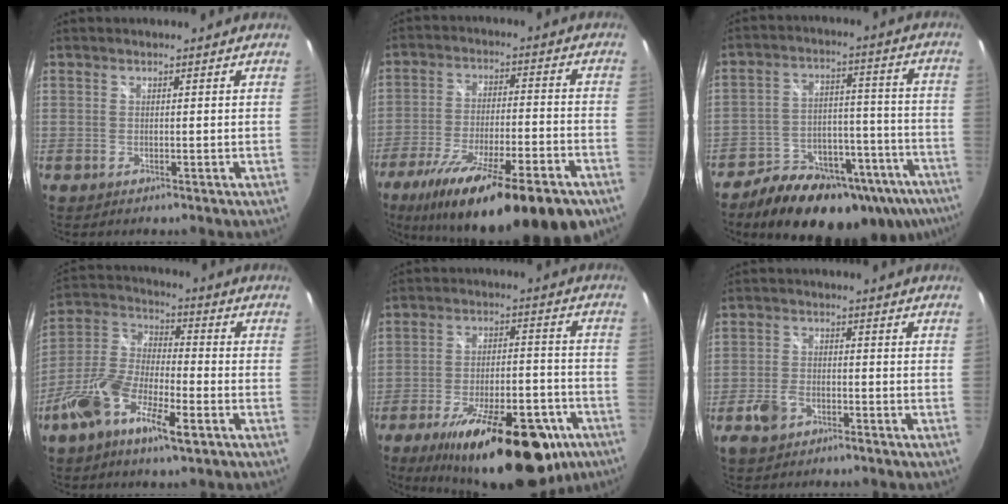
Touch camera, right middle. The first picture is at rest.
{"total": 24.0, "force": [-16.3, 5.2, 16.8], "torque": [-0.287, -0.049, -0.249]}
{"total": 25.4, "force": [-17.5, 12.0, 13.9], "torque": [-0.213, 0.012, -0.220]}
{"total": 13.9, "force": [-7.3, 4.7, 10.9], "torque": [-0.234, -0.006, -0.146]}
{"total": 24.9, "force": [-15.9, 9.7, 16.5], "torque": [-0.263, -0.017, -0.219]}
{"total": 5.3, "force": [-3.3, 3.0, 2.8], "torque": [-0.073, 0.001, -0.058]}